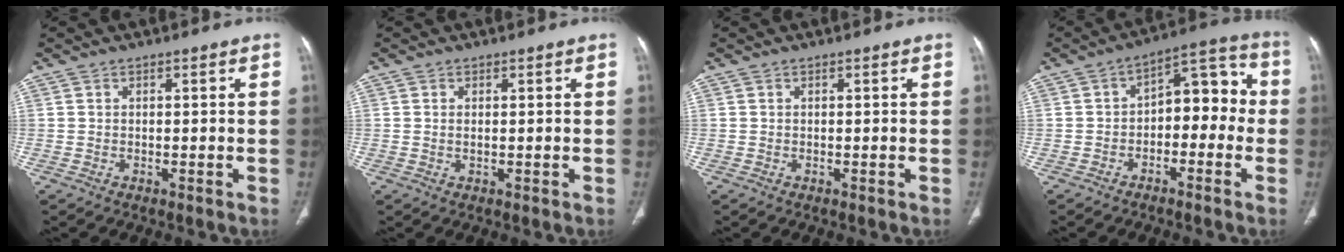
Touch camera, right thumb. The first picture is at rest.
{"total": 0.5, "force": [0.1, 0.2, 0.5], "torque": [-0.015, 0.001, 0.004]}
{"total": 0.0}
{"total": 10.7, "force": [-1.8, 6.6, 8.3], "torque": [-0.071, 0.054, -0.038]}